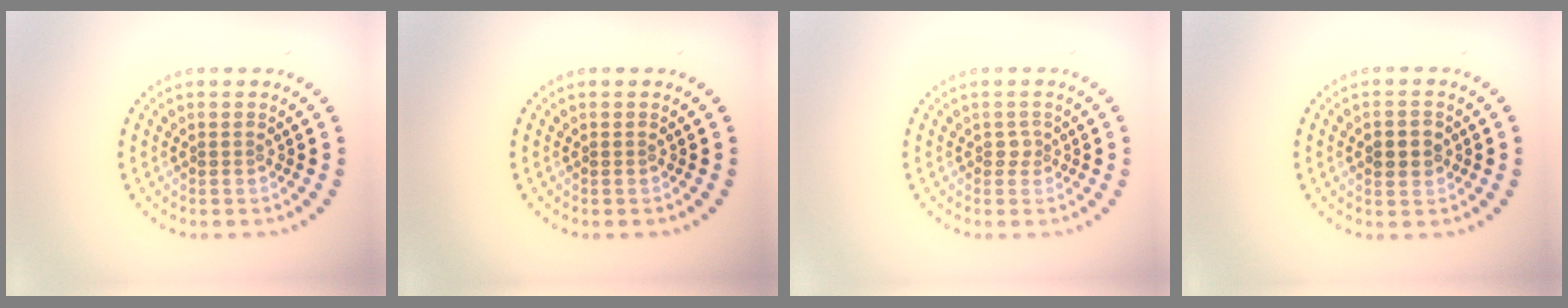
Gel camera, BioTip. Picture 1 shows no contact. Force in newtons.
{"total": 0.0}
{"total": 1.0, "press": 0.7, "slide": 0.7}
{"total": 2.3, "press": 2.3, "slide": 0.2}